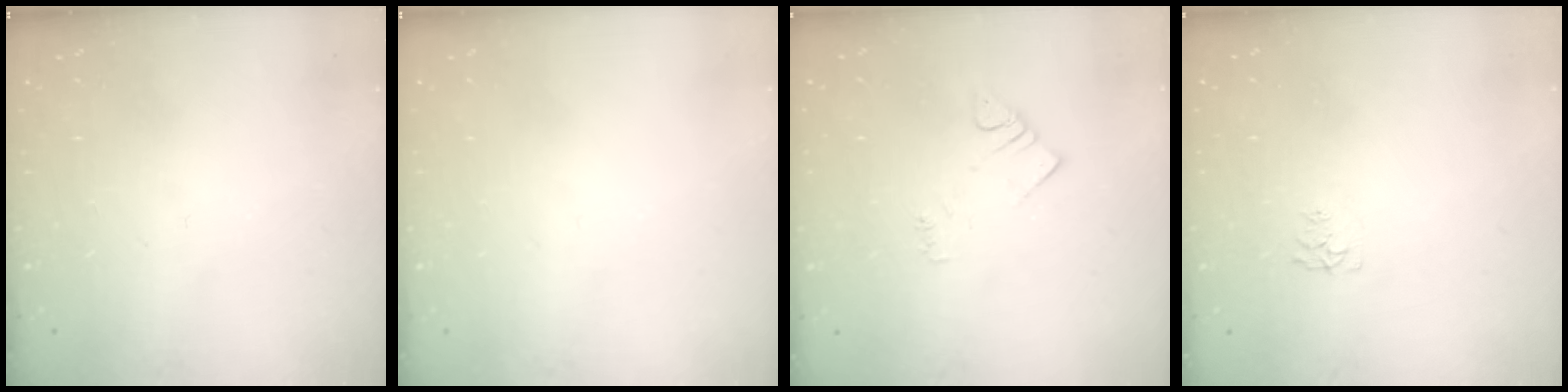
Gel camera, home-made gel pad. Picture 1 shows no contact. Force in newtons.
{"total": 0.0}
{"total": 4.5, "press": 4.5, "slide": 0.5}
{"total": 4.5, "press": 4.4, "slide": 0.6}